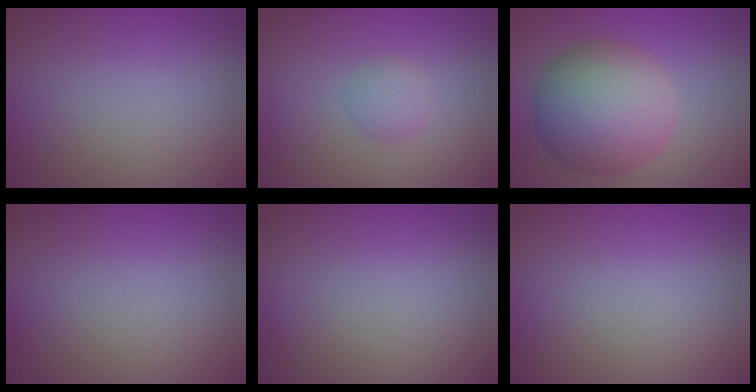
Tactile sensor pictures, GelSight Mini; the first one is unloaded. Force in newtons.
{"total": 1.5, "press": 1.5, "slide": 0.1}
{"total": 9.0, "press": 9.0, "slide": 0.4}
{"total": 0.0}
{"total": 0.0}
{"total": 0.0}